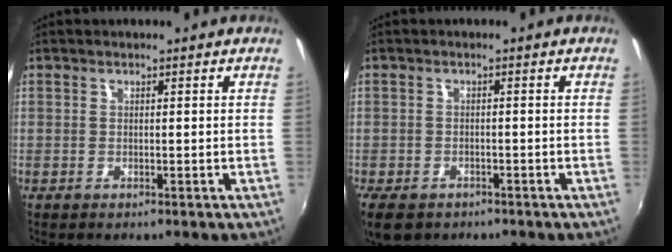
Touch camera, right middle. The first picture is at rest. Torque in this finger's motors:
{"motor_torque": [0.92, -1.03, 0.19, 0.10]}